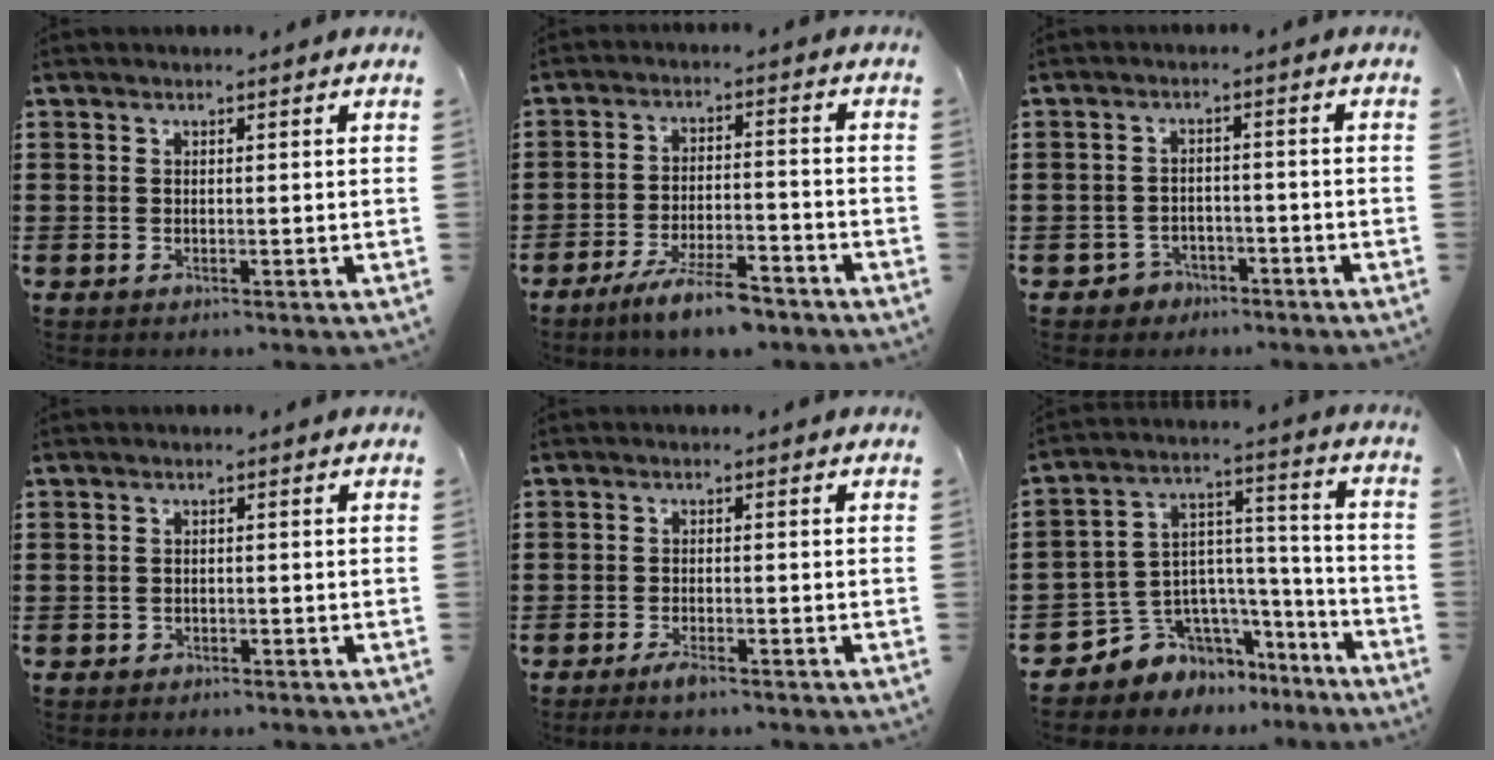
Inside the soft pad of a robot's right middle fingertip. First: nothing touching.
{"total": 7.0, "force": [-5.7, 1.1, 4.0], "torque": [-0.082, -0.005, -0.107]}
{"total": 2.6, "force": [-2.3, 1.3, 0.0], "torque": [-0.011, 0.003, -0.050]}
{"total": 0.9, "force": [-0.7, 0.6, 0.0], "torque": [-0.002, 0.002, -0.016]}
{"total": 2.4, "force": [-1.5, 0.4, 1.8], "torque": [-0.038, -0.004, -0.029]}
{"total": 6.7, "force": [-4.5, 5.0, -0.1], "torque": [-0.031, -0.007, -0.083]}